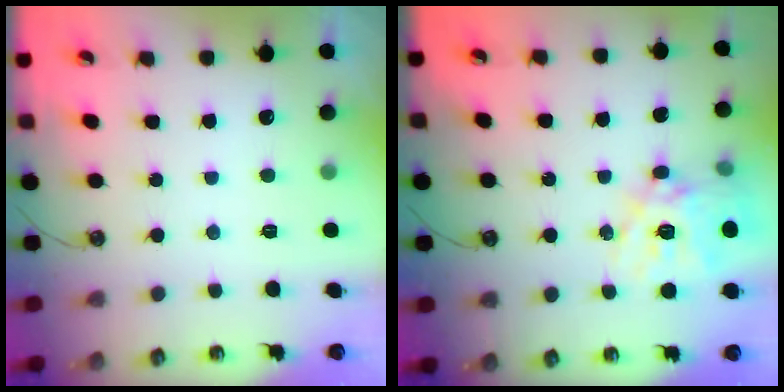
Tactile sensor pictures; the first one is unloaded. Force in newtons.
{"total": 17.6, "press": 17.5, "slide": 1.9}